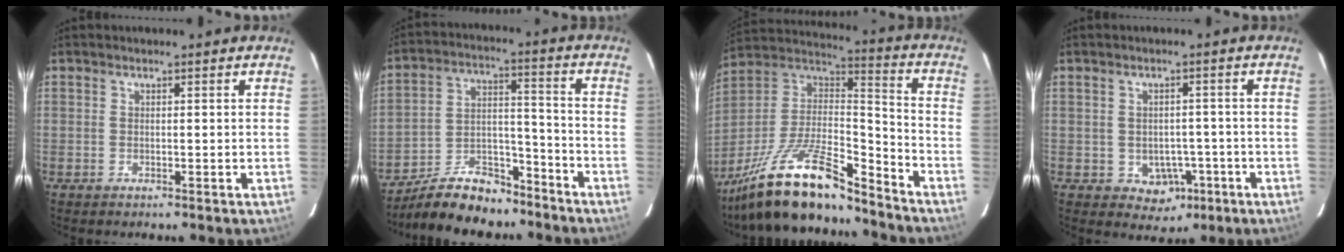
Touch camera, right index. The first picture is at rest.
{"total": 12.0, "force": [-10.7, 3.6, 4.3], "torque": [-0.073, 0.023, -0.189]}
{"total": 19.6, "force": [-16.0, 3.9, 10.7], "torque": [-0.219, 0.011, -0.291]}
{"total": 4.9, "force": [-1.8, 3.9, 2.2], "torque": [-0.021, 0.006, -0.013]}